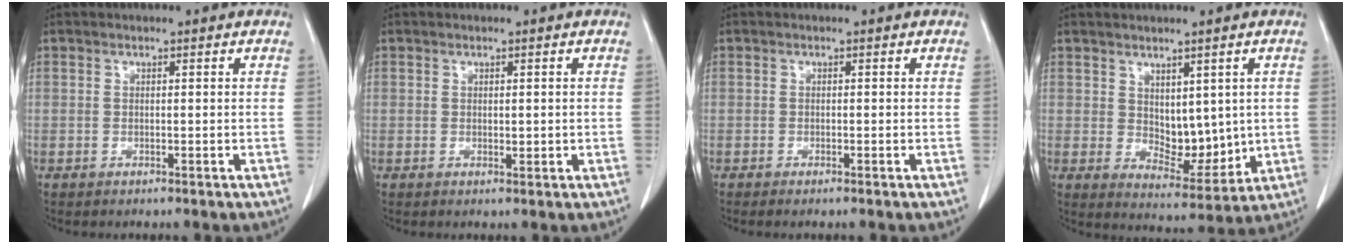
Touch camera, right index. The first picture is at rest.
{"total": 1.1, "force": [0.1, 0.5, 1.0], "torque": [-0.015, -0.004, 0.005]}
{"total": 0.8, "force": [-0.6, -0.1, 0.5], "torque": [-0.012, -0.001, -0.010]}
{"total": 7.5, "force": [1.0, 4.1, 6.2], "torque": [-0.085, -0.009, 0.035]}